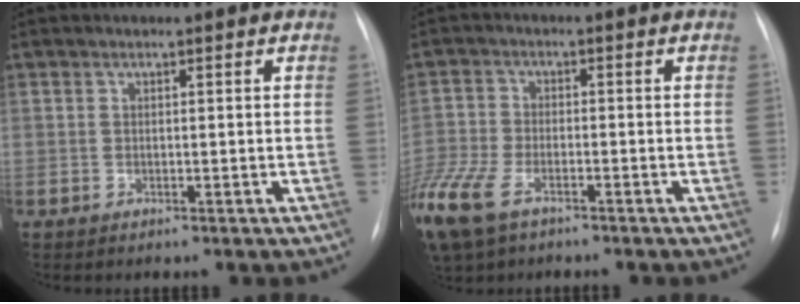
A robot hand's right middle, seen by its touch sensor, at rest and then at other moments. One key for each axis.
{"total": 13.5, "fx": -8.4, "fy": 6.6, "fz": 8.3, "tx": -0.221, "ty": -0.019, "tz": -0.154}